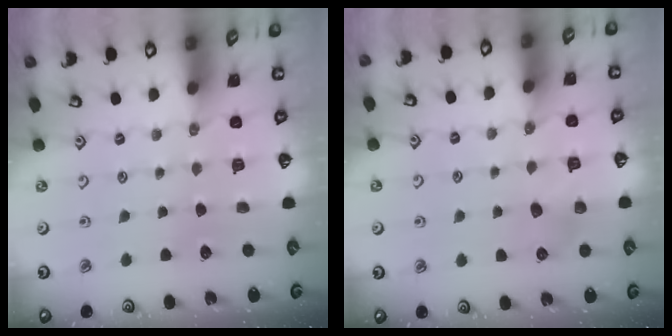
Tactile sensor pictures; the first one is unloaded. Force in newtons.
{"total": 4.4, "press": 4.4, "slide": 0.3}